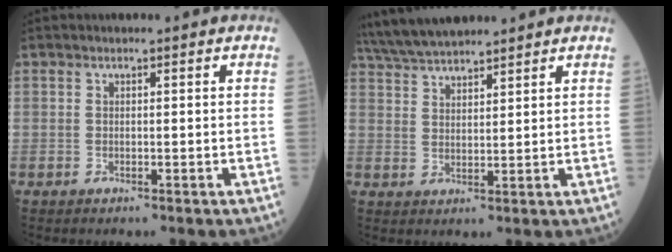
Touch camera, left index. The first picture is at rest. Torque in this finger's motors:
{"motor_torque": [0.17, -0.67, 0.17, 0.04]}